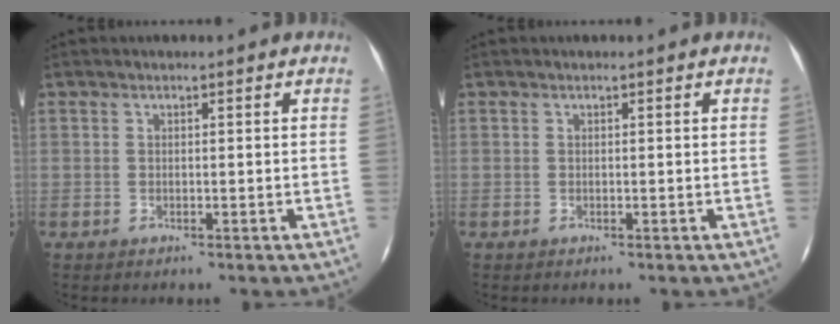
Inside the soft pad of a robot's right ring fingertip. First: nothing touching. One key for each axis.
{"total": 0.0}